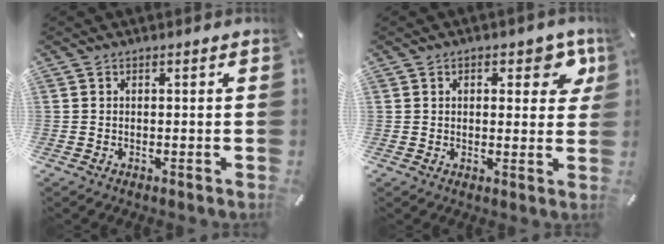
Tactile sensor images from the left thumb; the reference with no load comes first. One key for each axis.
{"total": 7.0, "fx": 3.1, "fy": 4.1, "fz": 4.7, "tx": -0.044, "ty": -0.007, "tz": 0.045}